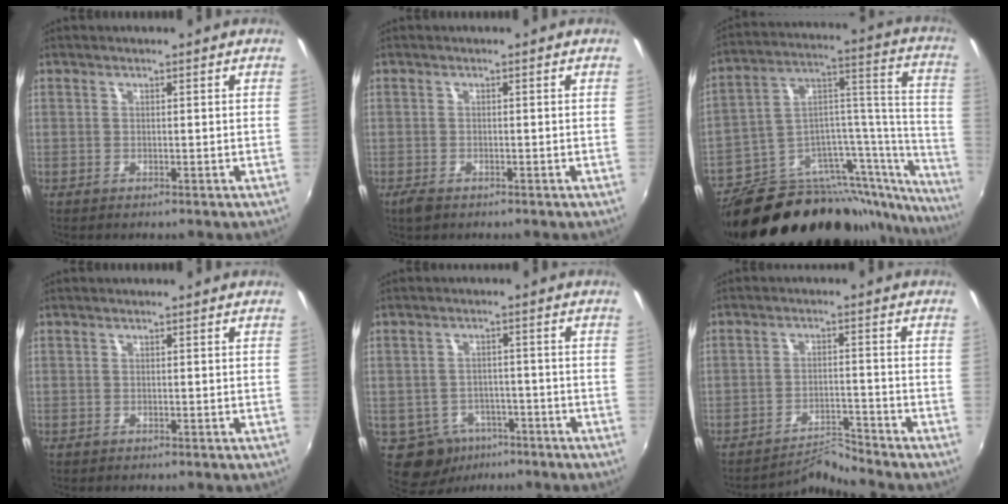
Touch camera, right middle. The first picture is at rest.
{"total": 2.2, "force": [-1.6, 1.0, 1.2], "torque": [-0.026, -0.007, -0.029]}
{"total": 34.5, "force": [-26.0, 12.3, 19.0], "torque": [-0.240, 0.034, -0.386]}
{"total": 0.0}
{"total": 8.6, "force": [-4.8, 6.6, 2.6], "torque": [-0.068, 0.005, -0.059]}
{"total": 5.0, "force": [-4.7, -1.4, -0.9], "torque": [0.002, 0.014, -0.083]}